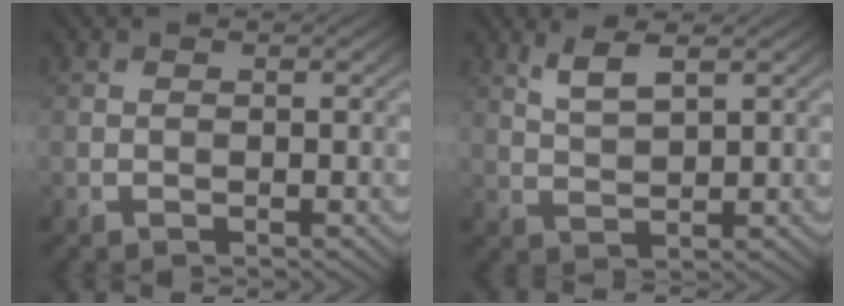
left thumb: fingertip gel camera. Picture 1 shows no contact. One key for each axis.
{"total": 3.6, "fx": 2.2, "fy": 1.0, "fz": 2.7, "tx": -0.067, "ty": 0.000, "tz": 0.048}